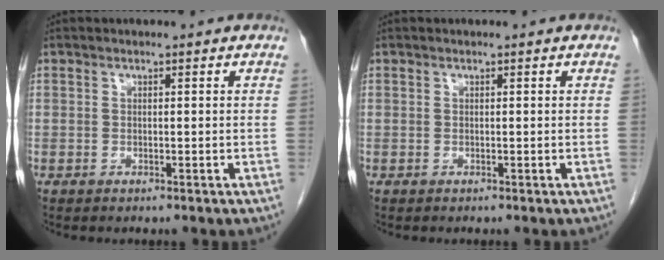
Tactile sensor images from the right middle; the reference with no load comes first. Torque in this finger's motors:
{"motor_torque": [0.00, 0.00, 0.00, 0.00]}